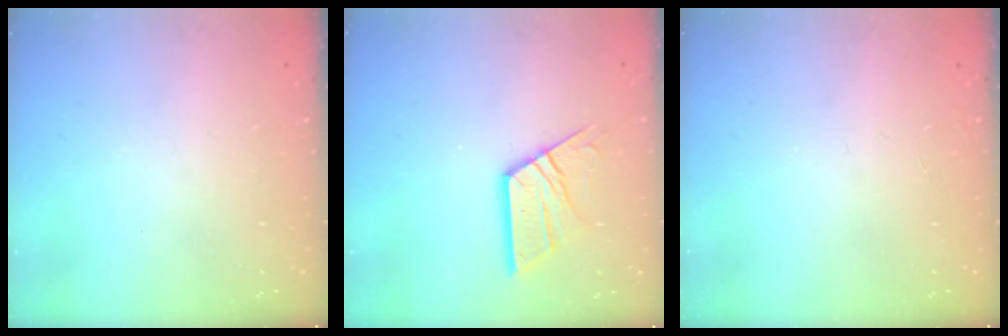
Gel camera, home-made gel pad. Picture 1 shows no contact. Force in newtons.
{"total": 12.3, "press": 12.3, "slide": 1.2}
{"total": 0.0}